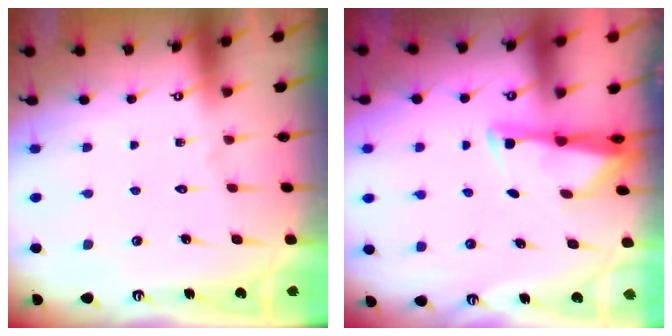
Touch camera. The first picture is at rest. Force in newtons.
{"total": 2.8, "press": 2.8, "slide": 0.4}